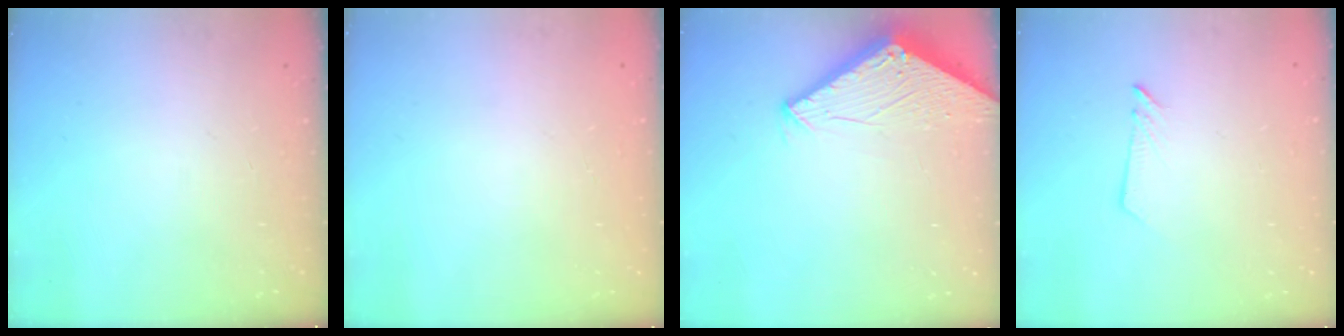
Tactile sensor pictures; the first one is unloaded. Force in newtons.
{"total": 0.0}
{"total": 3.0, "press": 3.0, "slide": 0.2}
{"total": 2.6, "press": 2.6, "slide": 0.2}